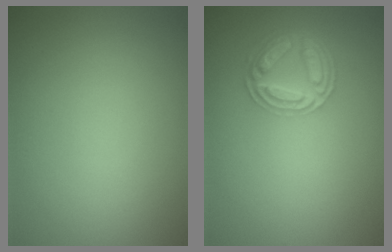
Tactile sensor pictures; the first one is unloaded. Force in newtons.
{"total": 4.3, "press": 3.5, "slide": 2.5}